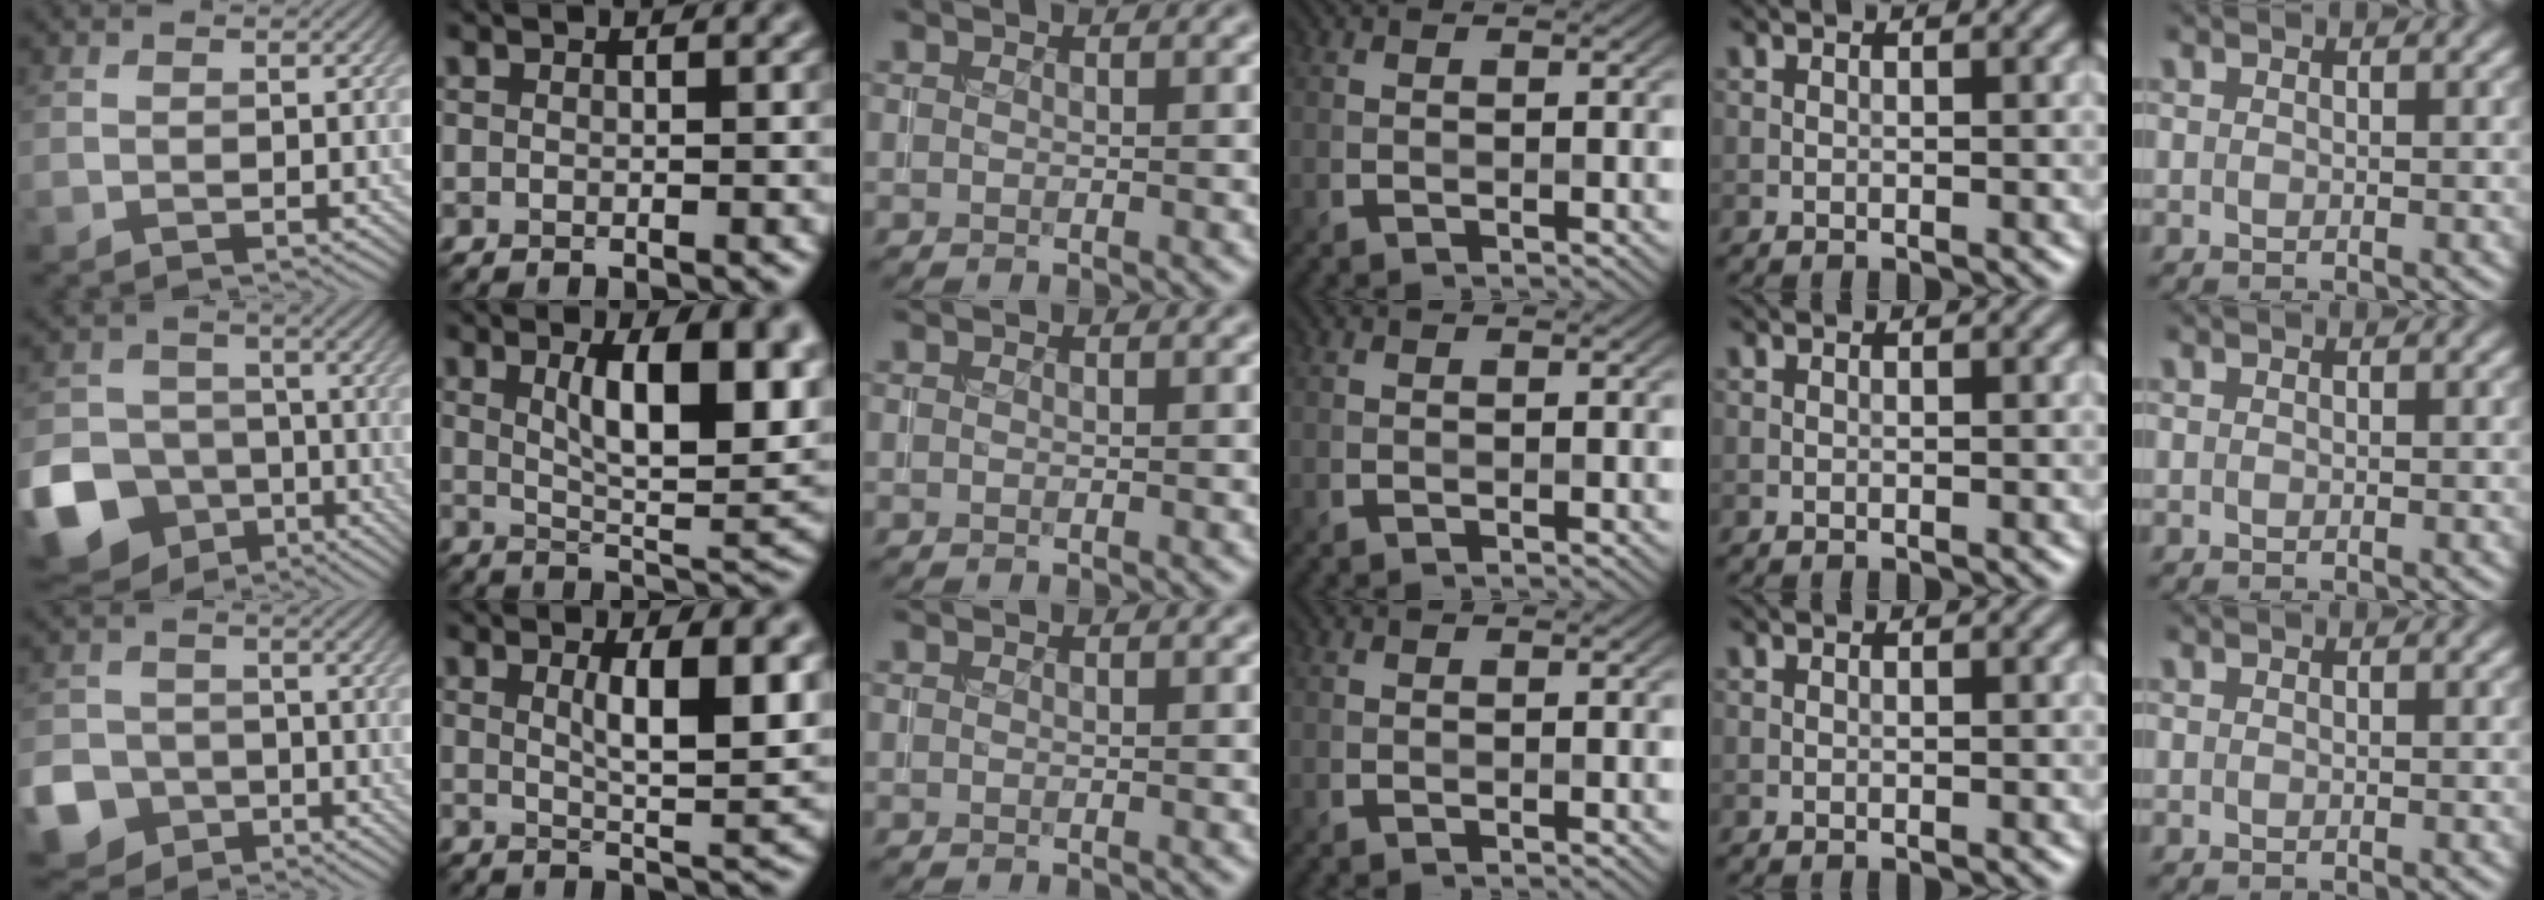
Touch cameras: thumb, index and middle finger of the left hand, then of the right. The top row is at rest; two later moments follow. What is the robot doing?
{"motion": "insert", "object": "coin"}